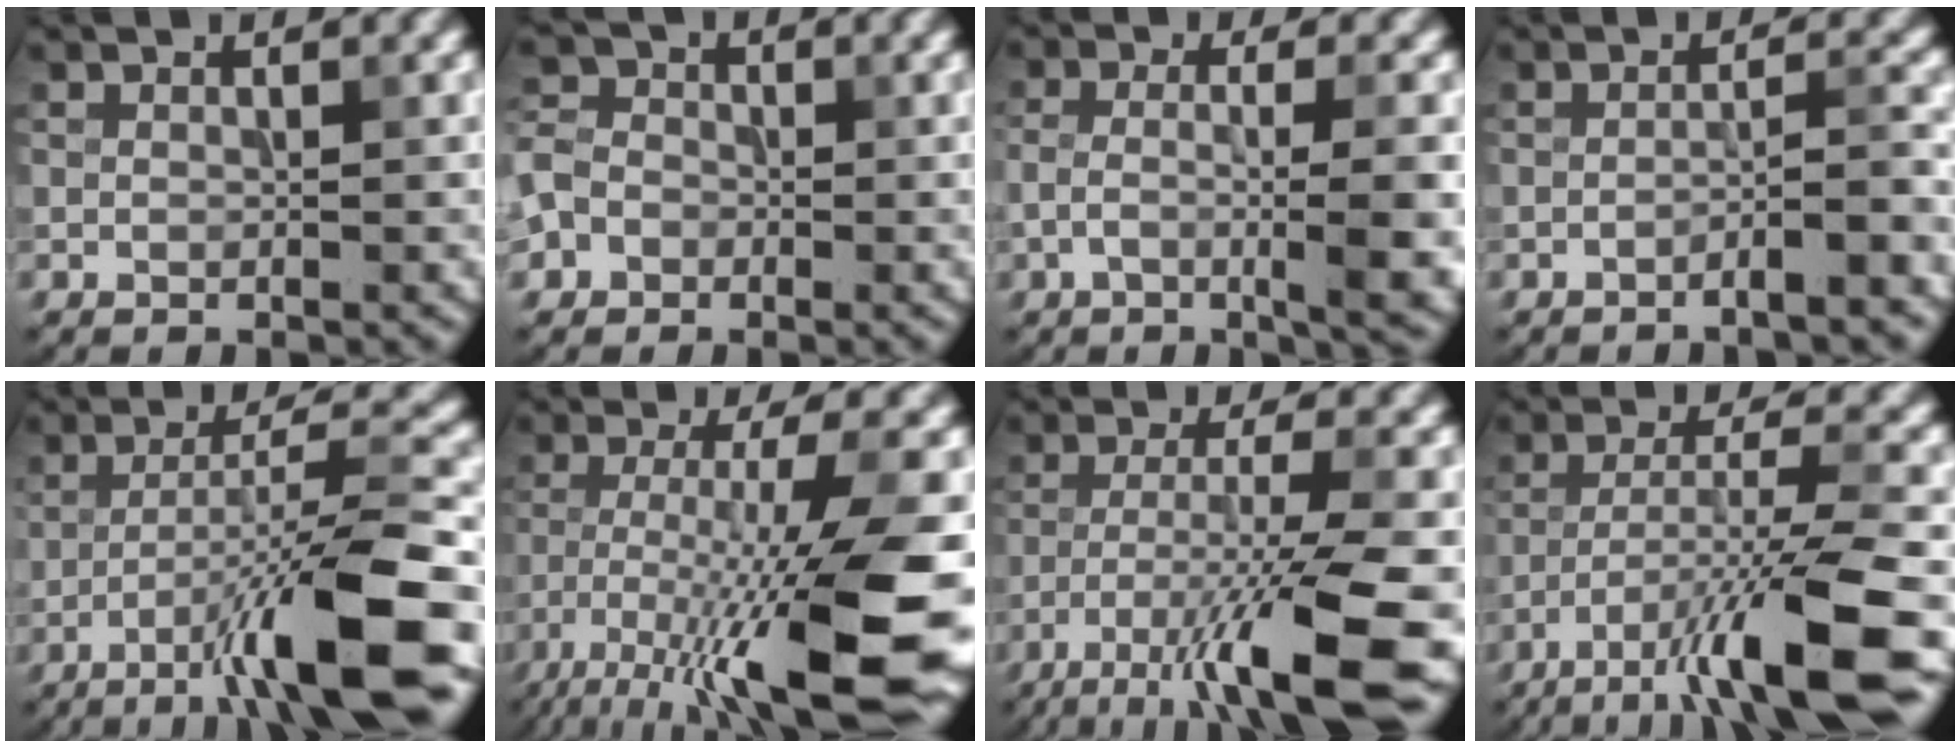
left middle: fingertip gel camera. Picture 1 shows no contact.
{"total": 3.0, "force": [-1.2, 2.6, 1.0], "torque": [-0.012, 0.003, -0.028]}
{"total": 7.1, "force": [-1.7, 2.0, 6.6], "torque": [-0.106, -0.011, -0.033]}
{"total": 3.5, "force": [-1.8, 0.4, 2.9], "torque": [-0.035, 0.015, -0.042]}
{"total": 10.8, "force": [-5.2, 1.4, 9.4], "torque": [-0.143, 0.019, -0.087]}
{"total": 14.2, "force": [-7.5, 3.1, 11.7], "torque": [-0.210, -0.014, -0.121]}
{"total": 11.5, "force": [-6.3, 2.0, 9.5], "torque": [-0.161, -0.009, -0.107]}
{"total": 10.4, "force": [-6.2, 1.5, 8.2], "torque": [-0.129, 0.011, -0.106]}